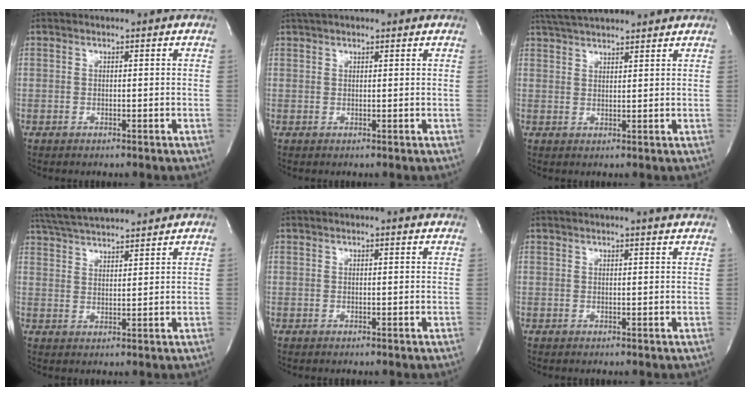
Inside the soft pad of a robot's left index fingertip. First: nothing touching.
{"total": 3.9, "force": [3.0, 0.9, 2.2], "torque": [-0.037, 0.031, 0.049]}
{"total": 9.7, "force": [8.8, 0.9, 3.9], "torque": [-0.073, 0.036, 0.135]}
{"total": 11.5, "force": [10.7, 0.5, 4.1], "torque": [-0.084, 0.025, 0.173]}
{"total": 2.0, "force": [1.8, 0.1, 0.9], "torque": [-0.015, 0.007, 0.014]}
{"total": 5.2, "force": [4.6, -0.1, 2.4], "torque": [-0.039, 0.009, 0.048]}